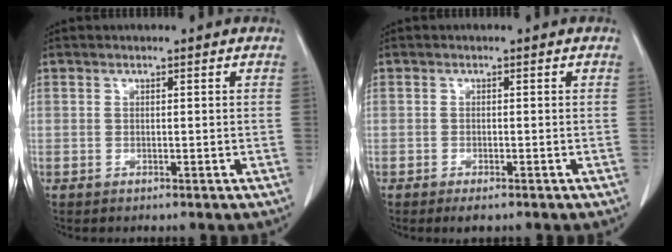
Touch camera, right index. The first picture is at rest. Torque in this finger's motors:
{"motor_torque": [0.22, -0.18, -0.01, 0.03]}